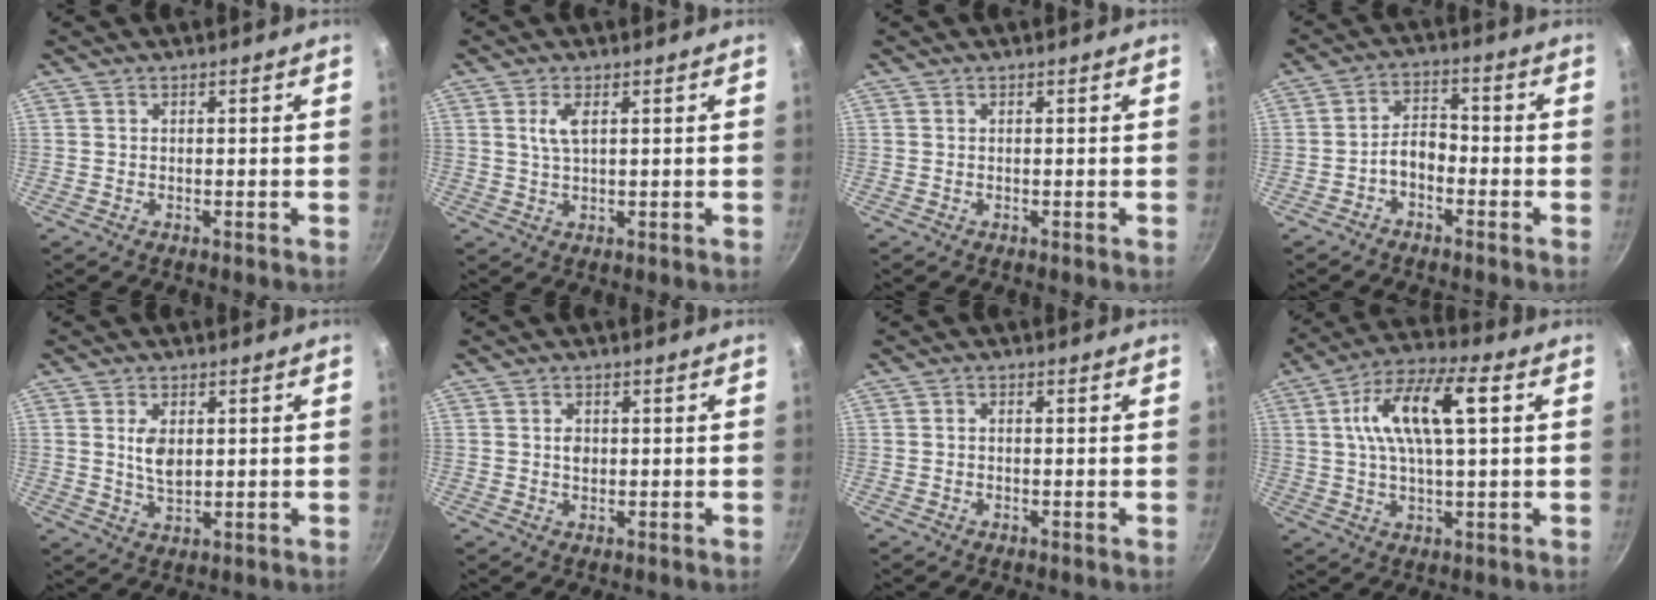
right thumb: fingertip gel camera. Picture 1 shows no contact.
{"total": 3.2, "force": [1.1, 1.3, 2.8], "torque": [-0.062, -0.001, 0.025]}
{"total": 0.0}
{"total": 5.2, "force": [-2.1, 3.3, 3.4], "torque": [-0.047, 0.030, -0.048]}
{"total": 5.1, "force": [1.0, 2.9, 4.1], "torque": [-0.069, -0.009, 0.024]}
{"total": 2.2, "force": [0.2, 1.6, 1.4], "torque": [-0.015, 0.001, 0.005]}
{"total": 0.6, "force": [-0.2, 0.5, 0.4], "torque": [-0.003, 0.001, -0.008]}
{"total": 14.7, "force": [3.5, 5.3, 13.2], "torque": [-0.251, 0.020, 0.057]}